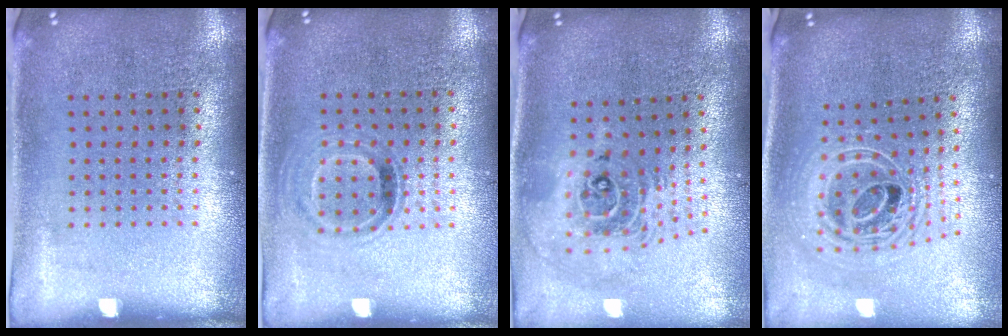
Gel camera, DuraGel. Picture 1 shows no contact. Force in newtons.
{"total": 1.0, "press": 0.9, "slide": 0.5}
{"total": 2.3, "press": 1.7, "slide": 1.5}
{"total": 2.4, "press": 1.8, "slide": 1.7}